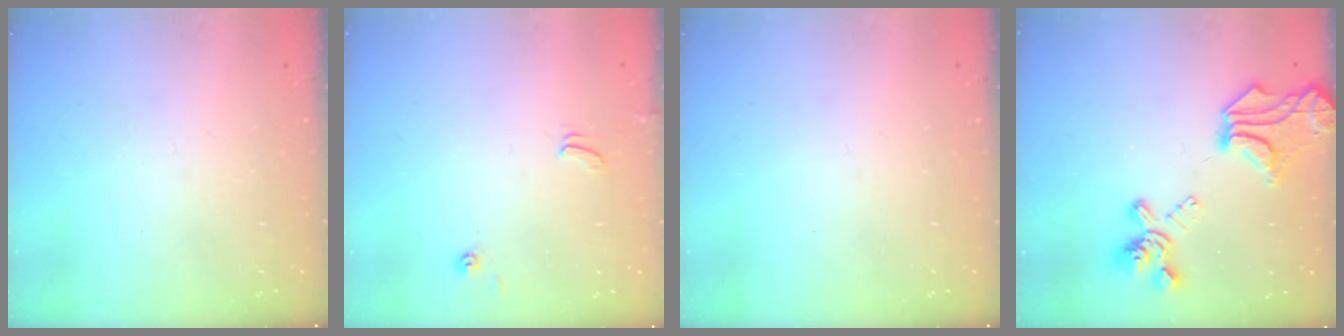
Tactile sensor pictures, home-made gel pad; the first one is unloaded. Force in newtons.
{"total": 0.9, "press": 0.8, "slide": 0.4}
{"total": 0.0}
{"total": 8.6, "press": 7.9, "slide": 3.3}